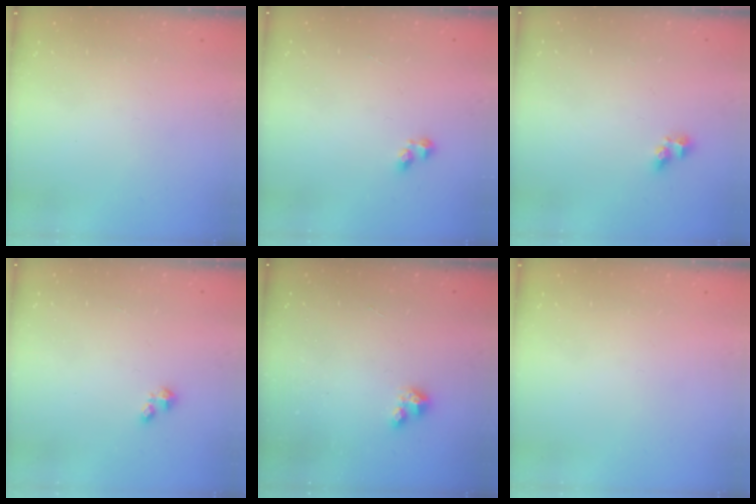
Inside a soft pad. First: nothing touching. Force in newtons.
{"total": 2.5, "press": 2.3, "slide": 0.9}
{"total": 5.0, "press": 5.0, "slide": 0.4}
{"total": 1.1, "press": 1.1, "slide": 0.3}
{"total": 2.9, "press": 2.9, "slide": 0.2}
{"total": 0.0}